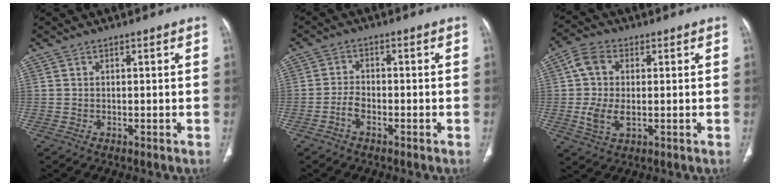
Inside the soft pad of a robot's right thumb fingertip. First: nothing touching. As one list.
[{"total": 2.9, "force": [-1.7, 1.4, 1.9], "torque": [-0.037, 0.017, -0.035]}, {"total": 8.8, "force": [0.2, 5.2, 7.1], "torque": [-0.145, 0.008, 0.003]}]